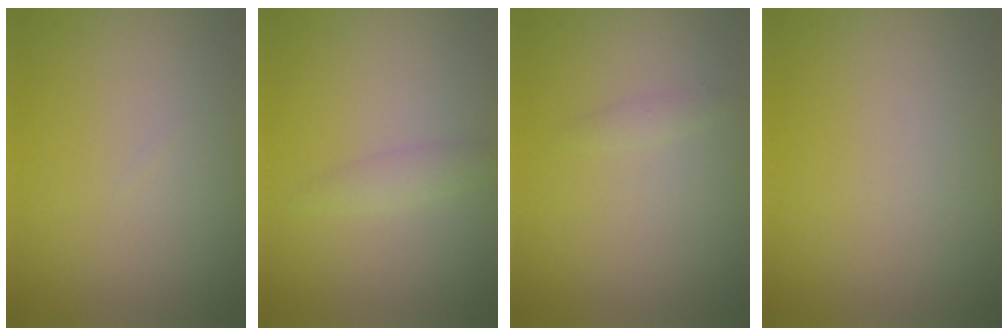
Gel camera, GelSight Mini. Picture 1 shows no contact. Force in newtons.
{"total": 1.2, "press": 1.2, "slide": 0.0}
{"total": 0.7, "press": 0.7, "slide": 0.0}
{"total": 0.0}